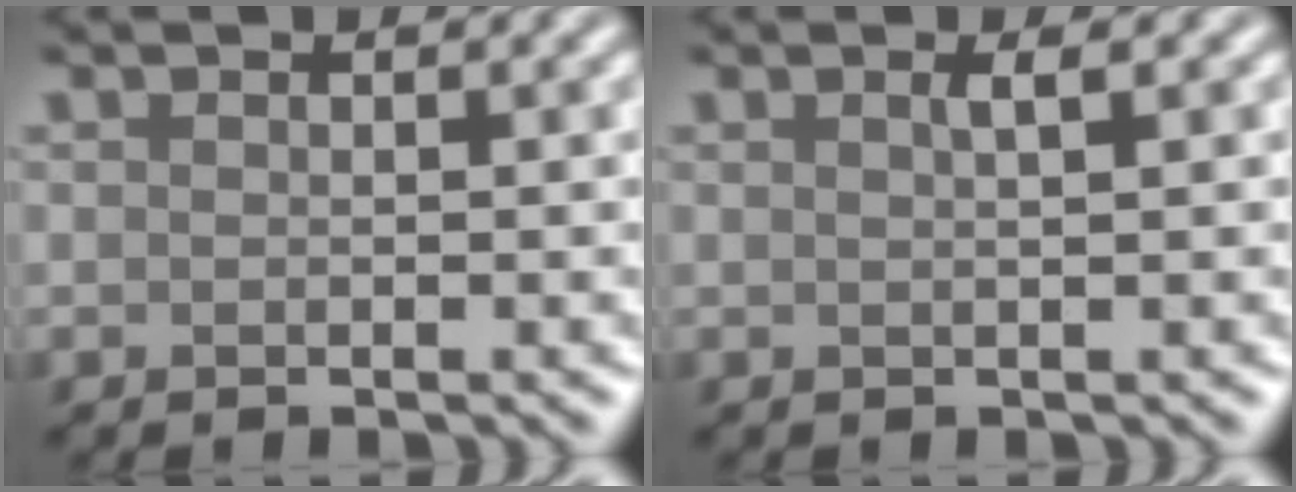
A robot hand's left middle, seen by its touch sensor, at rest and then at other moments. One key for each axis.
{"total": 1.2, "fx": 0.4, "fy": 0.4, "fz": 1.1, "tx": -0.011, "ty": 0.003, "tz": 0.005}